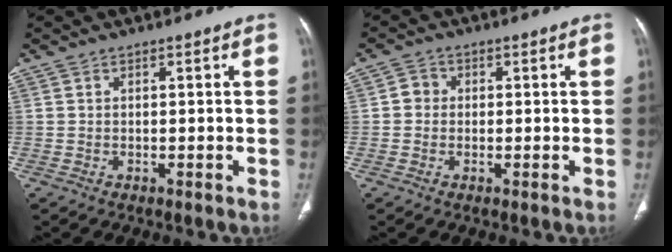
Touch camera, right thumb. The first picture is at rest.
{"total": 2.5, "force": [0.0, 2.3, 0.9], "torque": [-0.002, 0.006, -0.007]}